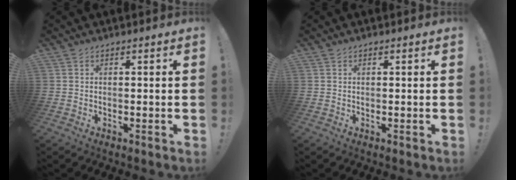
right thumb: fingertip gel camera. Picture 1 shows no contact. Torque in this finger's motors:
{"motor_torque": [0.00, 0.00, 0.00, 0.00, 0.00]}